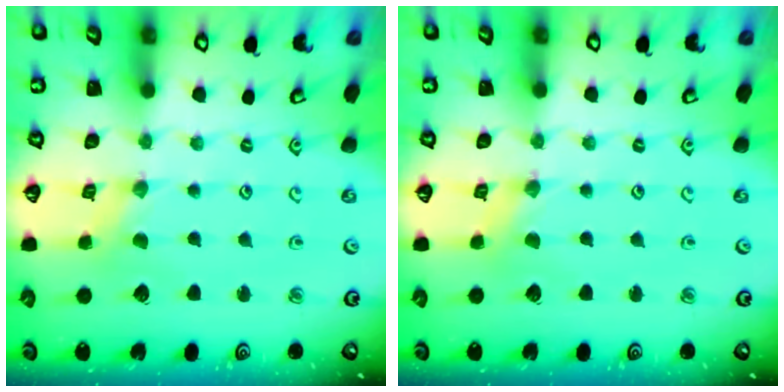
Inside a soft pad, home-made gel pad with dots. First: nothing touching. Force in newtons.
{"total": 0.5, "press": 0.5, "slide": 0.1}